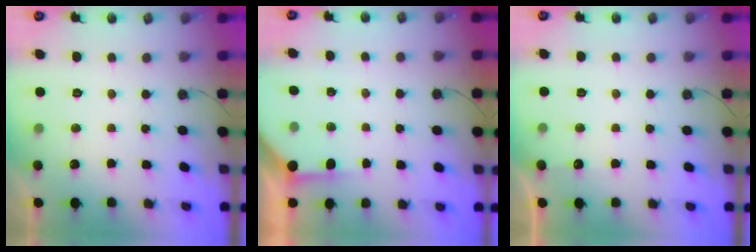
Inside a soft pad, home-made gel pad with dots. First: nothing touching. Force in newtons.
{"total": 3.6, "press": 3.5, "slide": 0.5}
{"total": 3.9, "press": 3.8, "slide": 0.5}